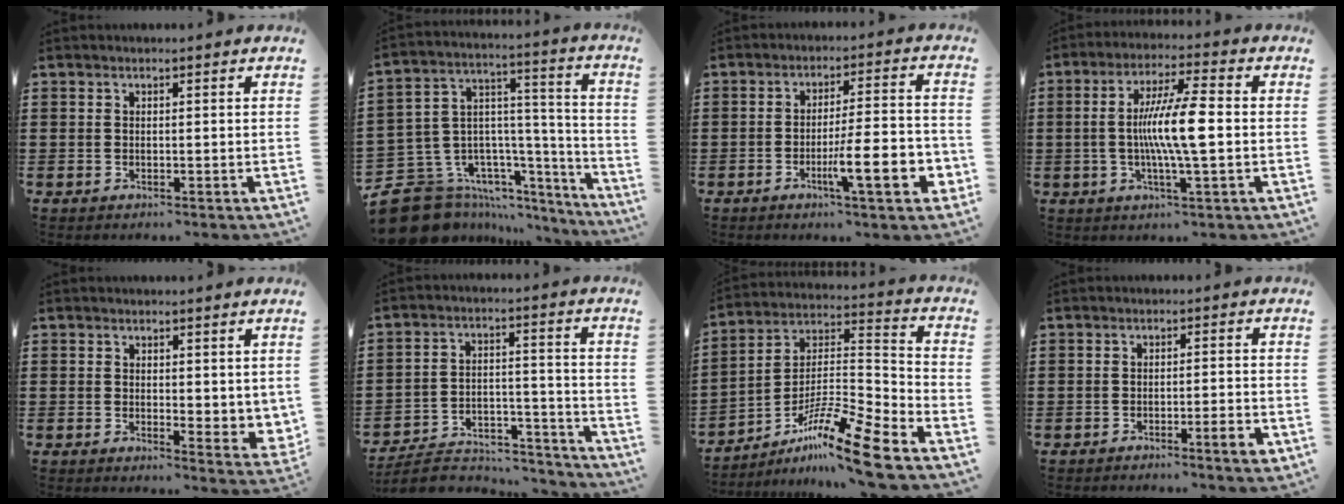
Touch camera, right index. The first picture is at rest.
{"total": 11.6, "force": [-8.6, 7.6, 1.9], "torque": [-0.065, 0.007, -0.148]}
{"total": 10.6, "force": [-3.8, 1.8, 9.7], "torque": [-0.154, -0.005, -0.063]}
{"total": 9.3, "force": [-0.6, 1.0, 9.3], "torque": [-0.175, -0.005, -0.017]}
{"total": 2.5, "force": [1.9, 1.3, 0.8], "torque": [-0.015, -0.001, 0.035]}
{"total": 7.0, "force": [-6.5, 1.7, 1.9], "torque": [-0.037, 0.013, -0.126]}
{"total": 13.5, "force": [-10.2, 0.7, 8.7], "torque": [-0.151, 0.016, -0.196]}
{"total": 3.2, "force": [-1.9, 0.1, 2.5], "torque": [-0.040, -0.006, -0.032]}